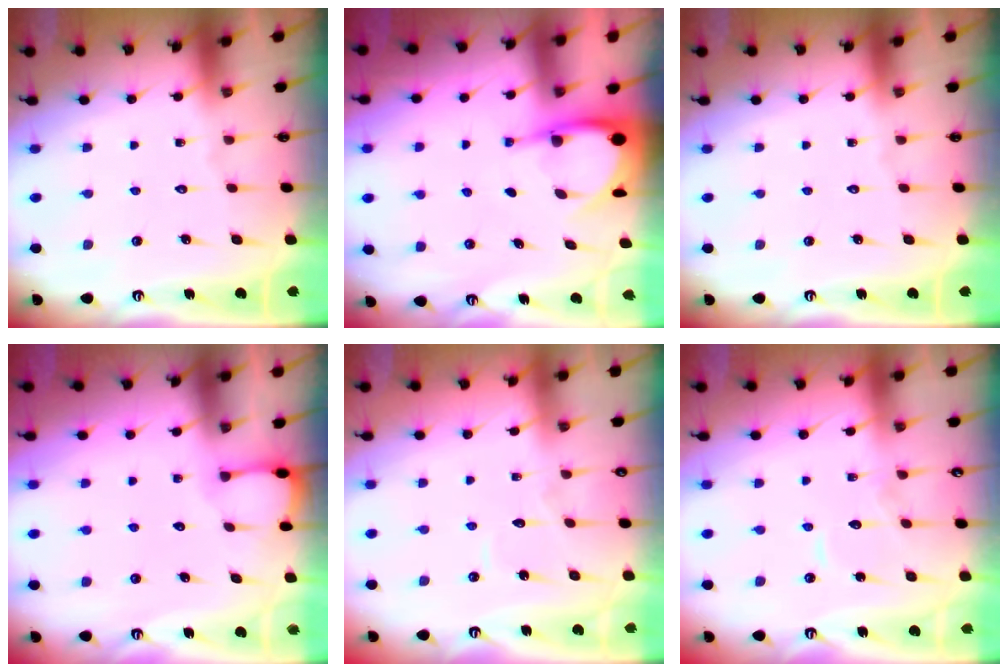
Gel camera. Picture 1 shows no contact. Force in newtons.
{"total": 5.4, "press": 5.4, "slide": 0.5}
{"total": 0.0}
{"total": 2.3, "press": 2.3, "slide": 0.3}
{"total": 2.8, "press": 2.8, "slide": 0.3}
{"total": 8.9, "press": 8.9, "slide": 0.5}